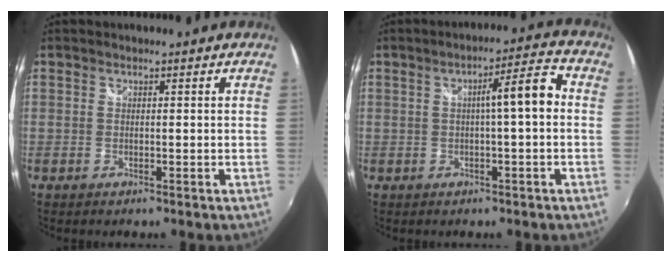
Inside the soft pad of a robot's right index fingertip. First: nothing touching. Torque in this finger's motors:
{"motor_torque": [0.85, 0.02, 0.49, 0.10]}